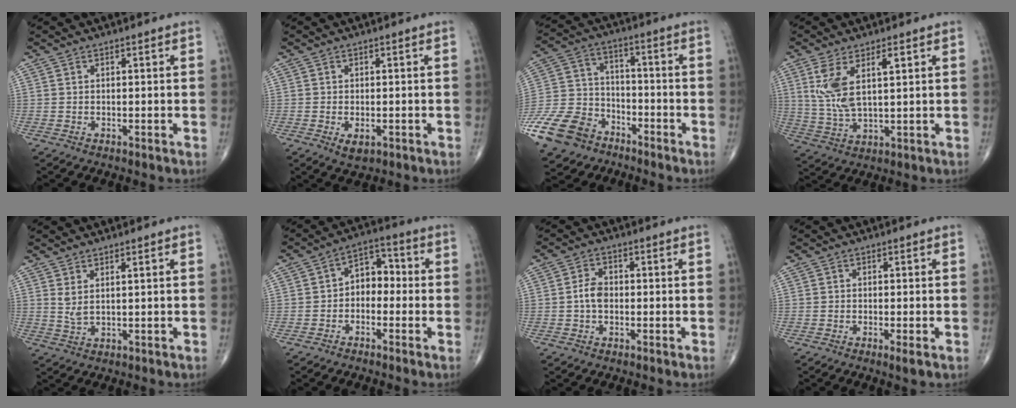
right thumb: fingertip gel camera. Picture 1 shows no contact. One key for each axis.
{"total": 2.9, "fx": -1.0, "fy": 1.6, "fz": 2.2, "tx": -0.033, "ty": 0.000, "tz": -0.009}
{"total": 16.0, "fx": -10.2, "fy": 10.5, "fz": 6.4, "tx": -0.123, "ty": 0.047, "tz": -0.191}
{"total": 9.0, "fx": 3.1, "fy": 3.4, "fz": 7.7, "tx": -0.162, "ty": -0.007, "tz": 0.069}
{"total": 2.7, "fx": 1.3, "fy": 0.7, "fz": 2.3, "tx": -0.050, "ty": -0.012, "tz": 0.030}
{"total": 6.6, "fx": -1.0, "fy": 4.7, "fz": 4.5, "tx": -0.041, "ty": 0.036, "tz": -0.034}
{"total": 3.5, "fx": -0.5, "fy": 2.3, "fz": 2.5, "tx": -0.044, "ty": 0.010, "tz": -0.015}
{"total": 1.7, "fx": -0.7, "fy": 0.2, "fz": 1.5, "tx": -0.029, "ty": -0.006, "tz": -0.014}